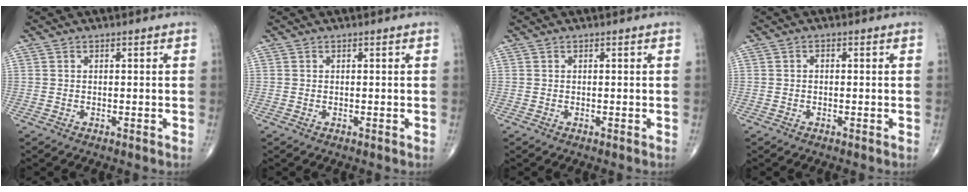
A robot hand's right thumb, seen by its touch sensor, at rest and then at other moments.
{"total": 0.0}
{"total": 0.0}
{"total": 0.7, "force": [-0.1, 0.5, 0.5], "torque": [-0.003, 0.002, -0.005]}